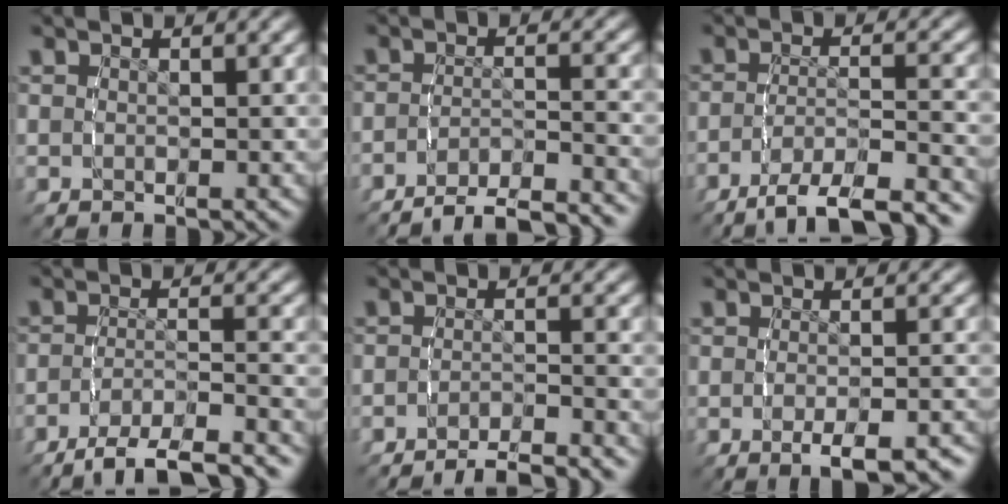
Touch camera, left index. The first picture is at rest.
{"total": 8.5, "force": [-8.1, 1.4, 2.2], "torque": [-0.015, -0.019, -0.126]}
{"total": 9.0, "force": [-7.9, 1.9, 3.9], "torque": [-0.047, -0.015, -0.117]}
{"total": 9.2, "force": [-8.3, 1.9, 3.5], "torque": [-0.041, -0.016, -0.125]}
{"total": 4.9, "force": [-4.6, 0.6, 1.3], "torque": [-0.008, -0.007, -0.079]}
{"total": 3.7, "force": [-2.7, 0.5, 2.4], "torque": [-0.035, 0.001, -0.043]}